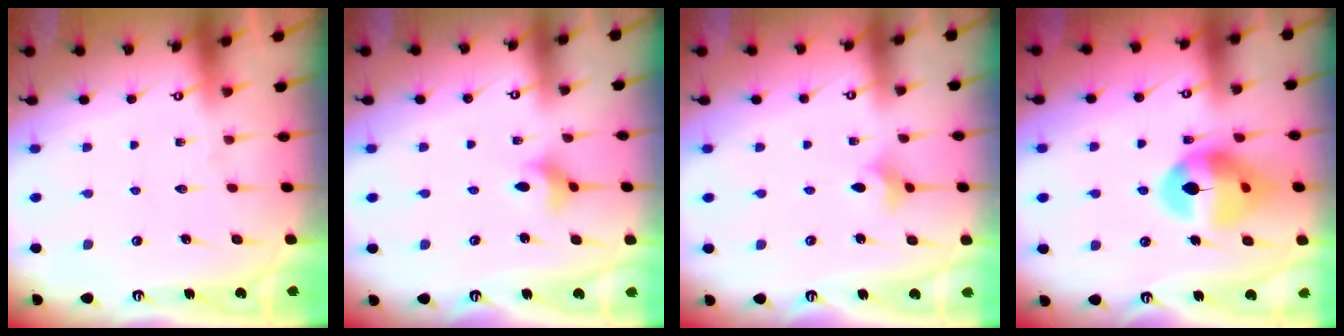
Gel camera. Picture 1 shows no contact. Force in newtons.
{"total": 4.0, "press": 3.9, "slide": 0.7}
{"total": 3.5, "press": 3.4, "slide": 0.8}
{"total": 14.1, "press": 14.0, "slide": 1.8}